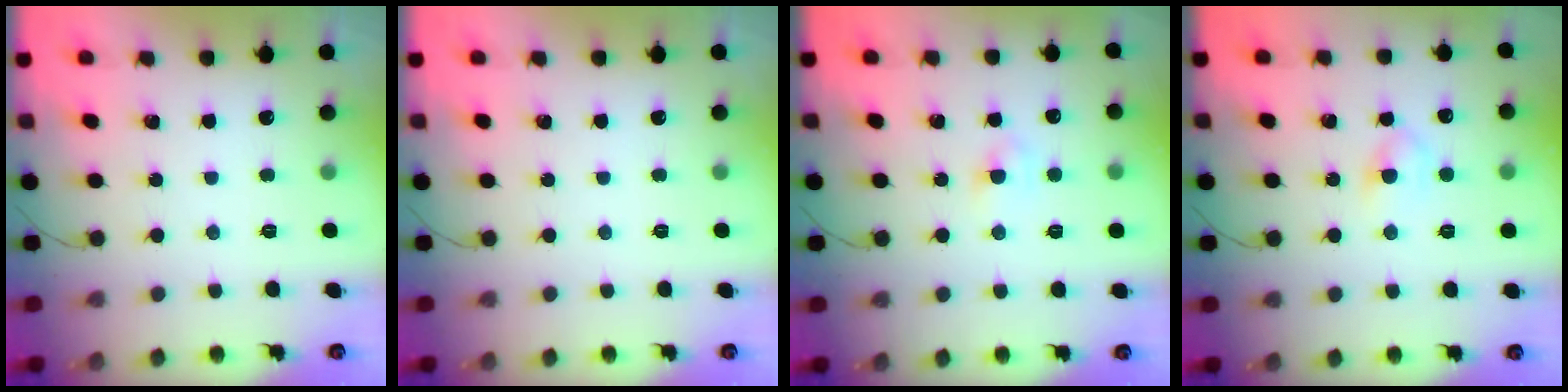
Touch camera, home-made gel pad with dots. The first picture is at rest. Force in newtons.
{"total": 0.0}
{"total": 2.6, "press": 2.5, "slide": 0.8}
{"total": 5.0, "press": 4.7, "slide": 1.7}